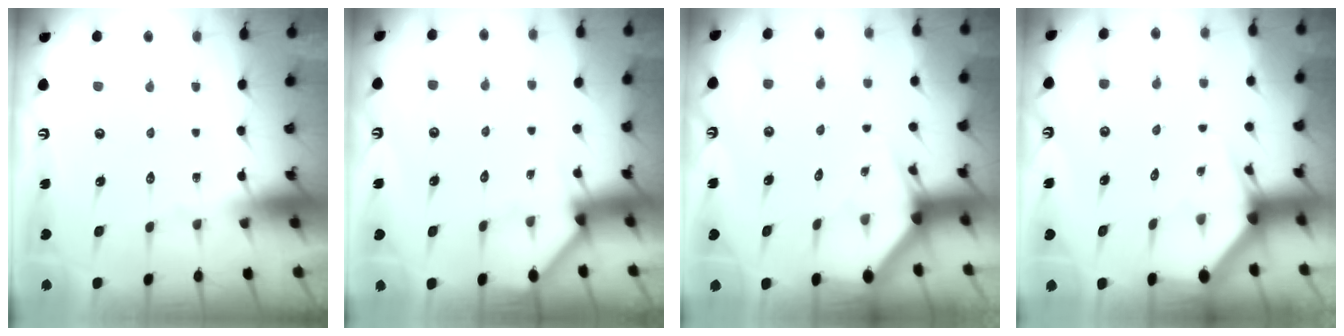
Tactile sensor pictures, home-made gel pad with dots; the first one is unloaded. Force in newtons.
{"total": 2.3, "press": 2.3, "slide": 0.1}
{"total": 2.7, "press": 2.7, "slide": 0.1}
{"total": 2.9, "press": 2.9, "slide": 0.1}